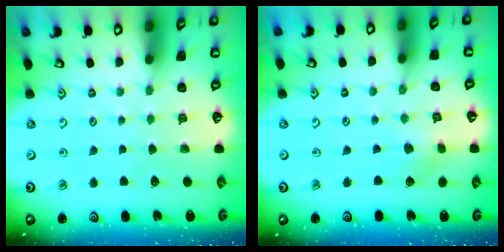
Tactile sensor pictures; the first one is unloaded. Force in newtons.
{"total": 2.7, "press": 2.7, "slide": 0.3}